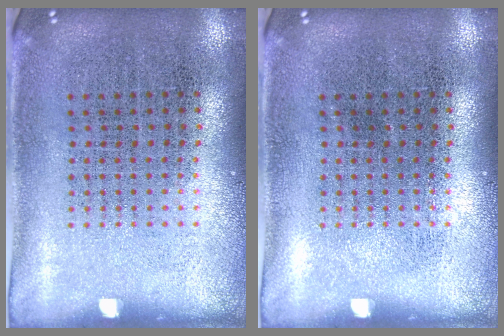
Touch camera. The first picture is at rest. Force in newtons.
{"total": 0.0}